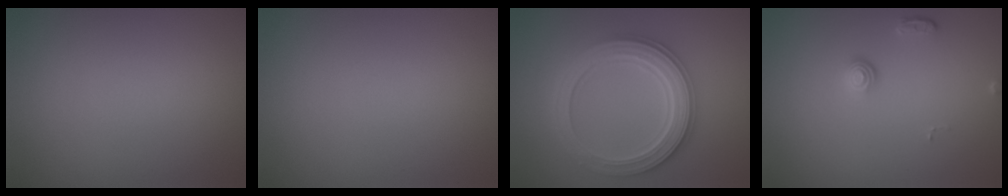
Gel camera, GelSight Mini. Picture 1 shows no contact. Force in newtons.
{"total": 0.0}
{"total": 5.5, "press": 5.4, "slide": 1.0}
{"total": 1.3, "press": 1.0, "slide": 0.9}